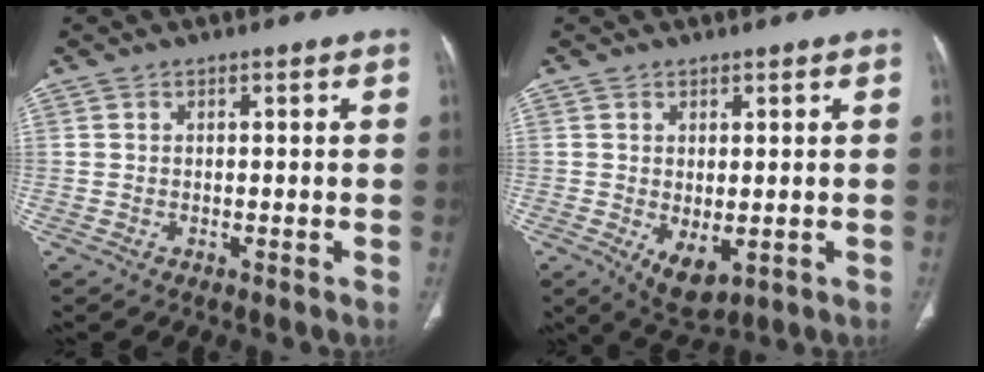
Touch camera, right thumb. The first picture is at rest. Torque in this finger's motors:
{"motor_torque": [-0.07, 0.21, 0.13, 0.52, 0.14]}